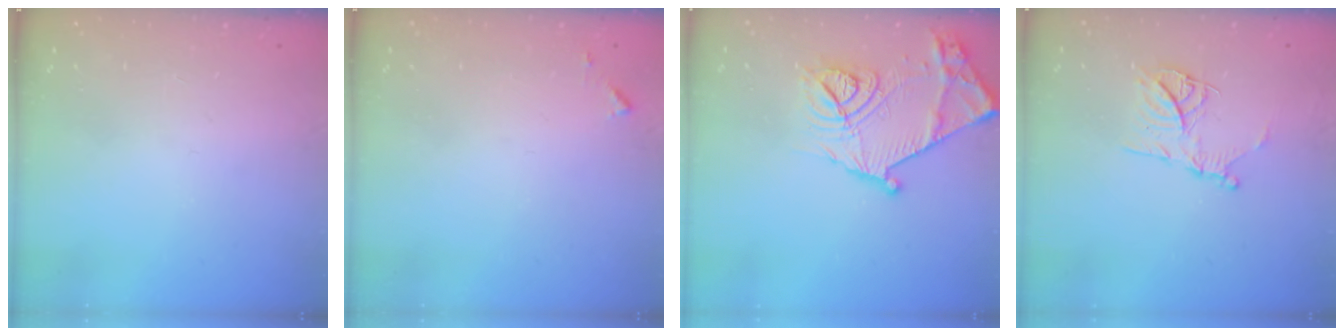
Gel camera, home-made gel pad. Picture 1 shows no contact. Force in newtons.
{"total": 4.5, "press": 4.4, "slide": 0.4}
{"total": 19.0, "press": 19.0, "slide": 0.7}
{"total": 12.7, "press": 12.6, "slide": 1.4}